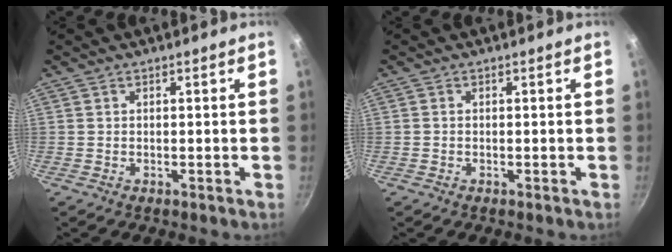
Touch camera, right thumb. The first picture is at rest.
{"total": 0.0}